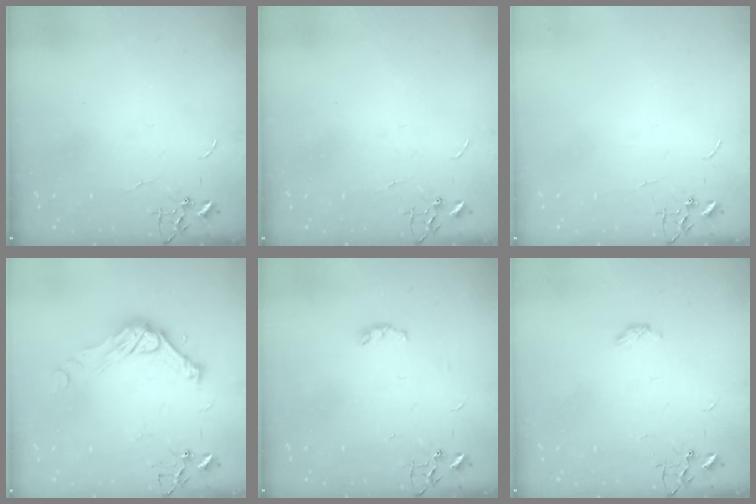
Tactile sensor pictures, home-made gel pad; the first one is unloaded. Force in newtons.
{"total": 0.0}
{"total": 0.0}
{"total": 11.5, "press": 11.5, "slide": 0.4}
{"total": 3.9, "press": 3.9, "slide": 0.5}
{"total": 3.4, "press": 3.4, "slide": 0.5}